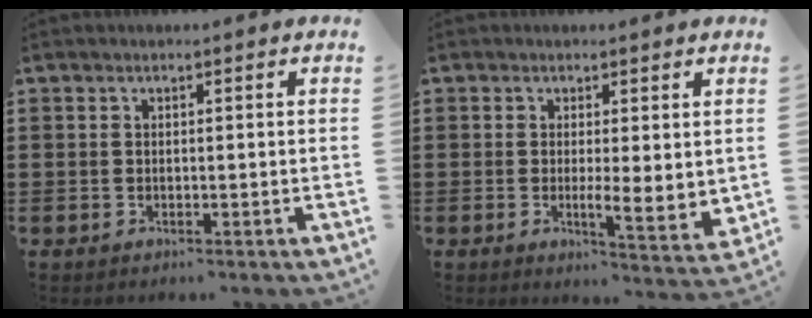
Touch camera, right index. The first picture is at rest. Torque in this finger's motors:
{"motor_torque": [0.05, 0.05, 0.25, 0.06]}